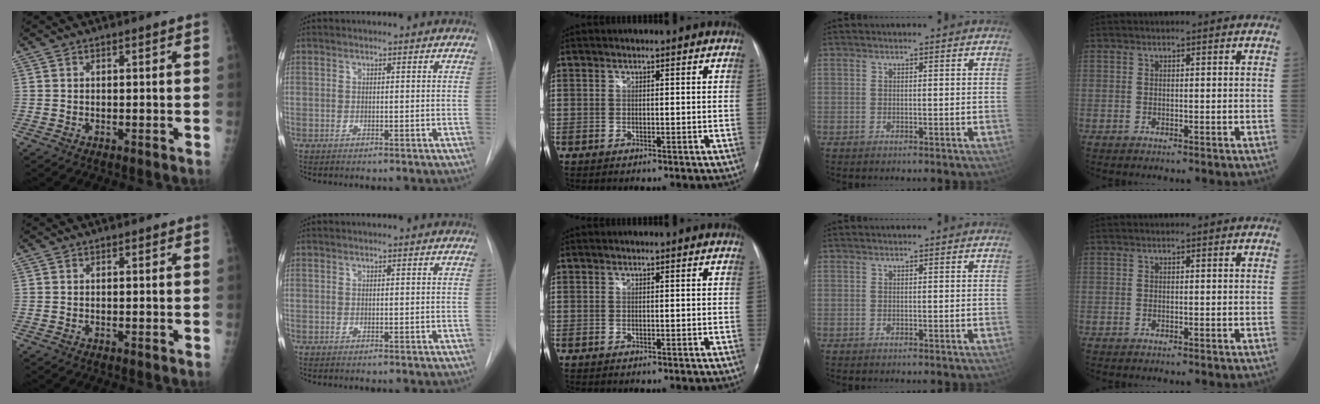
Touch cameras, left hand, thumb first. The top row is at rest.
{}